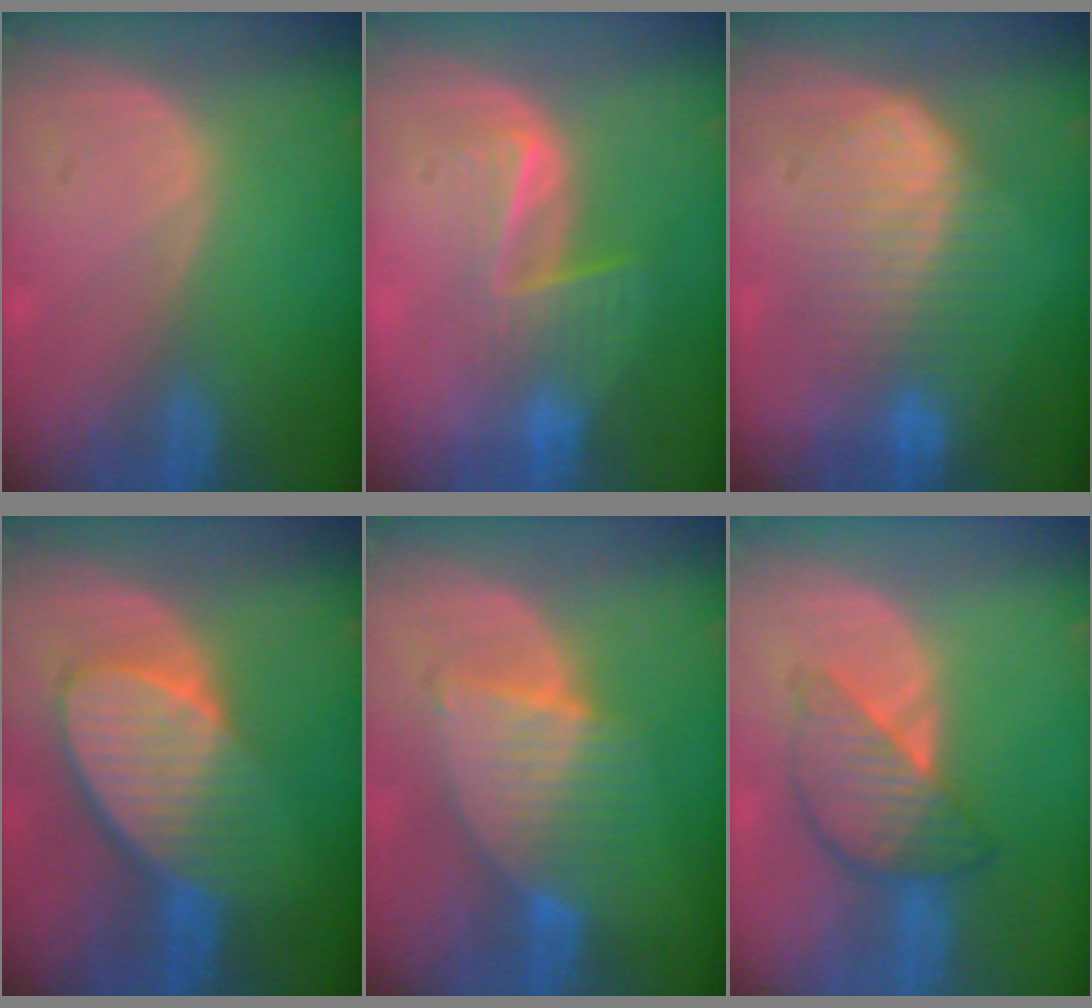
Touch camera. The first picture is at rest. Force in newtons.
{"total": 6.6, "press": 5.5, "slide": 3.6}
{"total": 7.8, "press": 7.8, "slide": 0.1}
{"total": 8.9, "press": 8.0, "slide": 3.9}
{"total": 6.3, "press": 6.3, "slide": 0.6}
{"total": 6.3, "press": 6.3, "slide": 0.3}